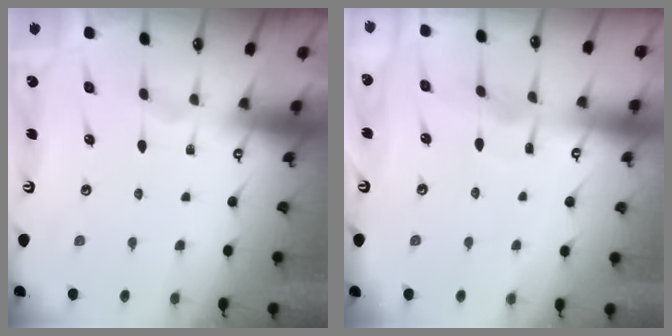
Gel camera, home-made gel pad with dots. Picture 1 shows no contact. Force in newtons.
{"total": 4.7, "press": 4.7, "slide": 0.5}